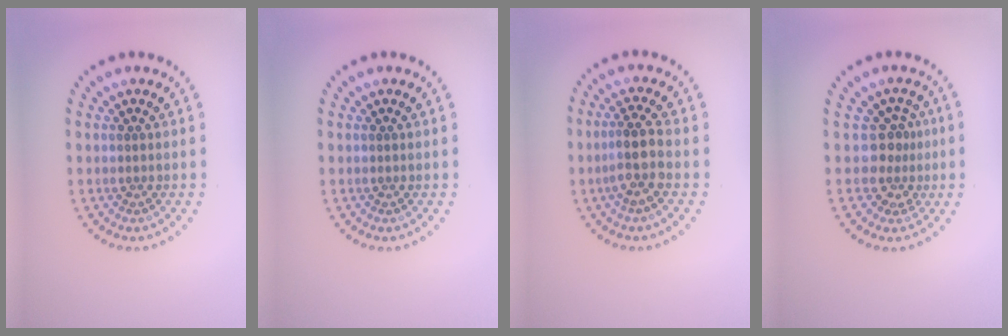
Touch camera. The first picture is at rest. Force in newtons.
{"total": 0.0}
{"total": 2.9, "press": 2.4, "slide": 1.6}
{"total": 2.7, "press": 2.0, "slide": 1.8}